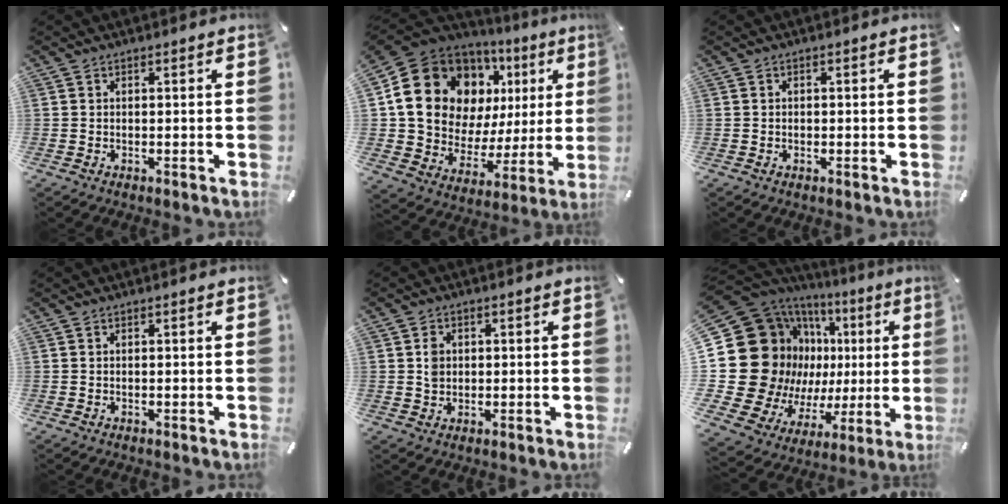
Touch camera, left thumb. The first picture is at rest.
{"total": 20.2, "force": [8.0, 15.6, 9.9], "torque": [-0.160, -0.054, 0.164]}
{"total": 0.5, "force": [-0.1, 0.5, 0.1], "torque": [-0.001, 0.005, -0.004]}
{"total": 0.0}
{"total": 3.0, "force": [0.3, 2.7, 1.4], "torque": [-0.023, 0.004, 0.001]}
{"total": 32.2, "force": [3.2, 23.2, 22.0], "torque": [-0.366, -0.075, 0.121]}